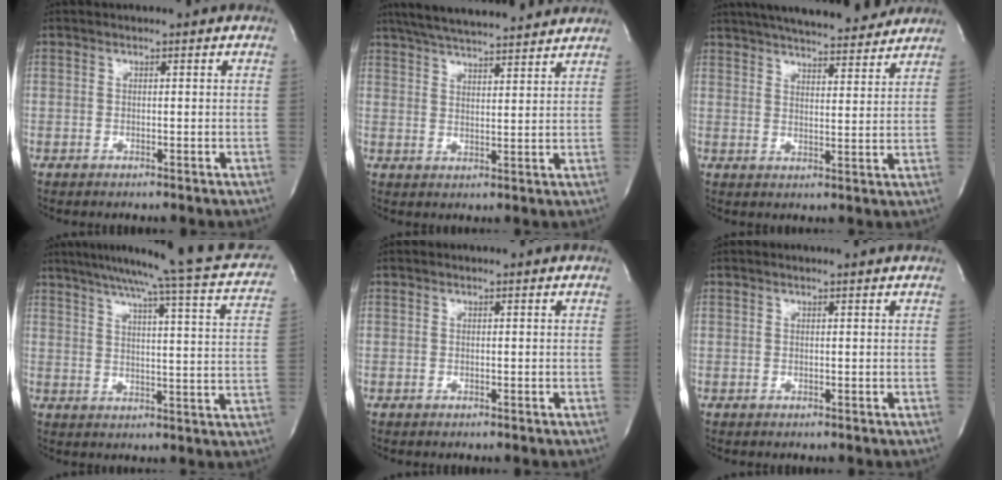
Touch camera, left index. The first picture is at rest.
{"total": 15.9, "force": [14.2, 1.9, 6.9], "torque": [-0.122, 0.029, 0.208]}
{"total": 19.1, "force": [16.9, 3.5, 8.2], "torque": [-0.140, 0.021, 0.235]}
{"total": 23.4, "force": [19.8, 0.4, 12.4], "torque": [-0.188, -0.027, 0.238]}
{"total": 0.0}
{"total": 0.8, "force": [0.6, -0.2, 0.4], "torque": [-0.012, 0.000, 0.012]}